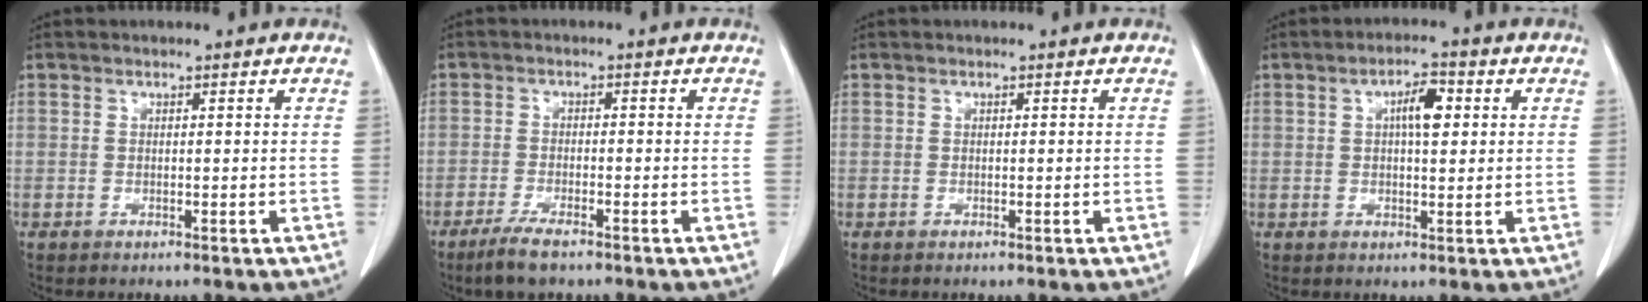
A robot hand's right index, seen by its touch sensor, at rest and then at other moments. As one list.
[{"total": 4.7, "force": [-3.5, 0.8, 3.0], "torque": [-0.065, -0.008, -0.062]}, {"total": 0.0}, {"total": 4.6, "force": [1.2, 1.5, 4.2], "torque": [-0.072, 0.010, 0.018]}]